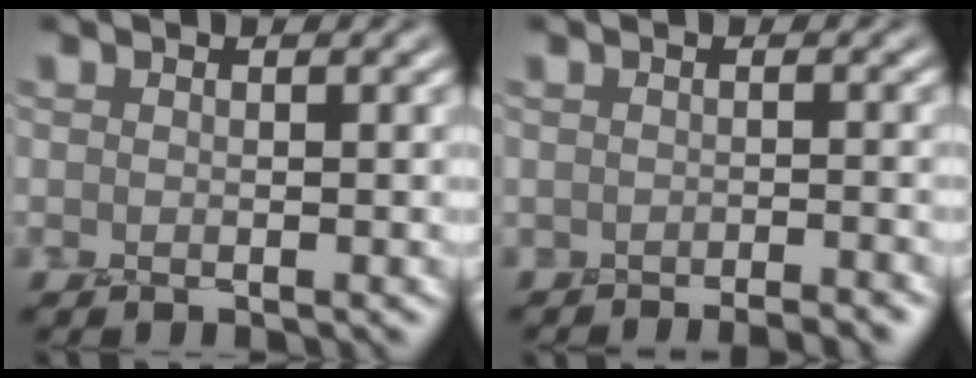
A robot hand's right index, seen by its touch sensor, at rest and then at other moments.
{"total": 2.6, "force": [-2.4, 0.3, 1.0], "torque": [0.010, 0.011, -0.028]}